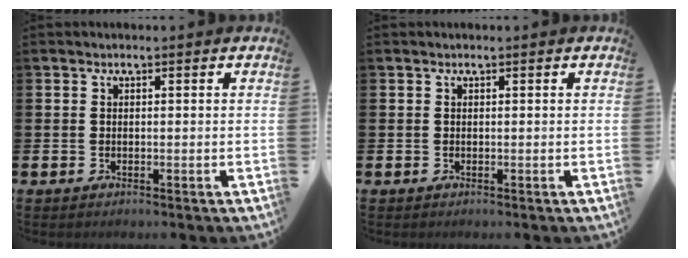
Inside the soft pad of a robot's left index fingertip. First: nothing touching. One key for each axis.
{"total": 0.0}